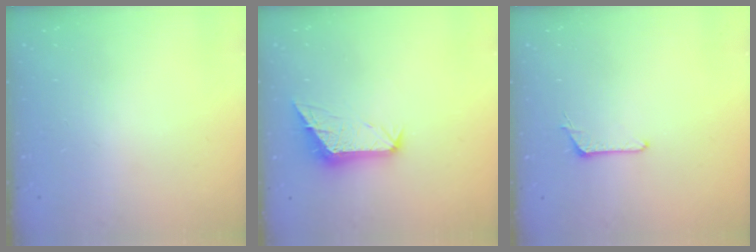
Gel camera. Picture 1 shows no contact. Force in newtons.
{"total": 10.8, "press": 10.8, "slide": 0.4}
{"total": 6.3, "press": 6.3, "slide": 0.6}